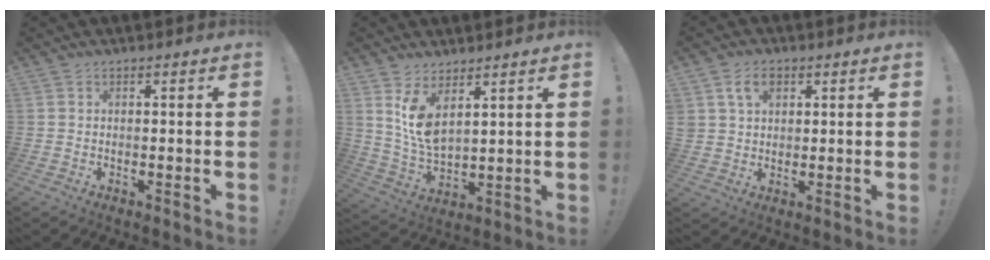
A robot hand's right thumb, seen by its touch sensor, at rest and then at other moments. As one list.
[{"total": 9.1, "force": [5.6, 3.8, 6.1], "torque": [-0.120, -0.033, 0.105]}, {"total": 6.2, "force": [3.0, 4.4, 3.1], "torque": [-0.055, 0.002, 0.057]}]